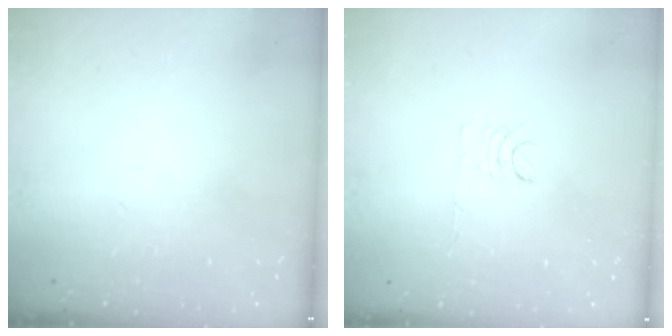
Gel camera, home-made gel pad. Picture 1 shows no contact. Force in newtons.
{"total": 5.3, "press": 5.3, "slide": 0.3}